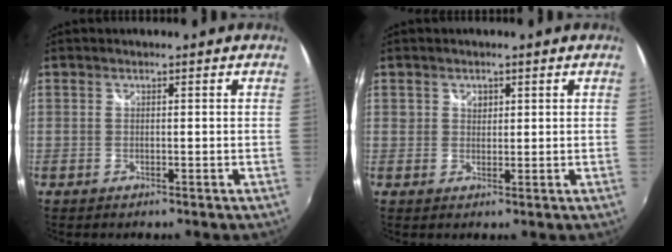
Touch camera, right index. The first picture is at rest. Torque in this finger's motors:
{"motor_torque": [-0.01, 0.02, 0.01, 0.02]}